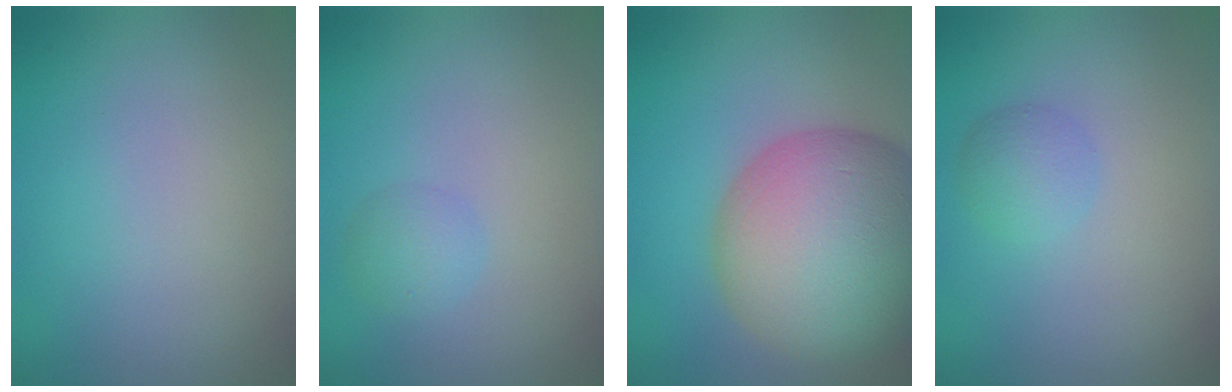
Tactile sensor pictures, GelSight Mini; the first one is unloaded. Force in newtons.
{"total": 1.8, "press": 1.7, "slide": 0.2}
{"total": 15.3, "press": 15.3, "slide": 0.9}
{"total": 1.7, "press": 1.7, "slide": 0.1}